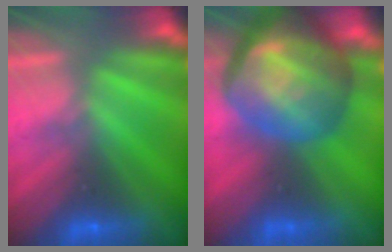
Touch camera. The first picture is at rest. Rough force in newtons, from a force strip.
{"total": 7.4}